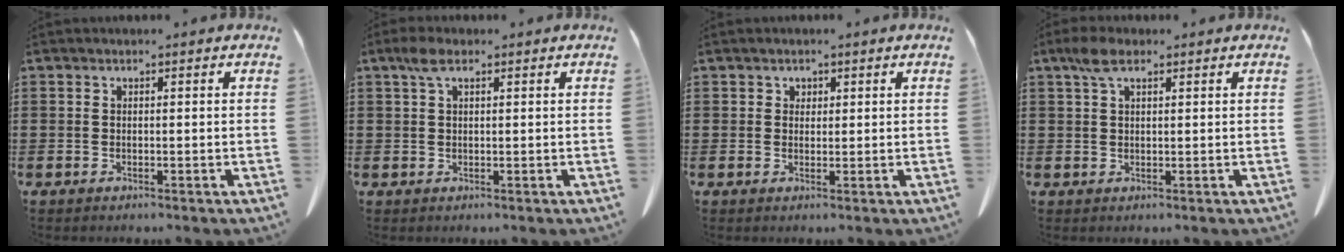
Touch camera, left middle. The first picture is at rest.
{"total": 2.5, "force": [1.3, 1.2, 1.8], "torque": [-0.044, 0.005, 0.024]}
{"total": 1.1, "force": [0.8, 0.7, 0.2], "torque": [0.002, -0.004, 0.016]}
{"total": 3.4, "force": [2.0, 1.6, 2.3], "torque": [-0.053, 0.005, 0.036]}